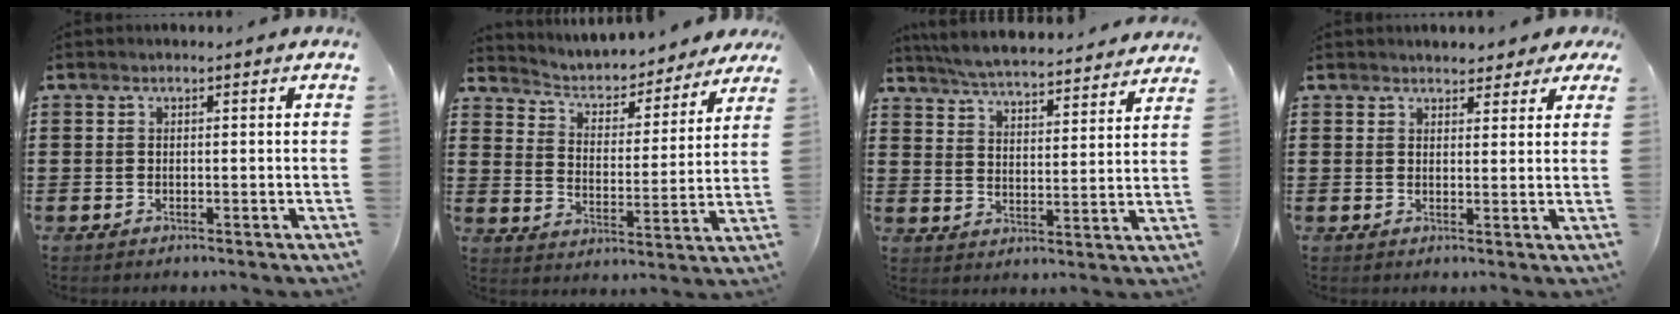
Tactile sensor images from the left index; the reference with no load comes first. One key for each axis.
{"total": 3.8, "fx": 3.5, "fy": 1.1, "fz": 0.7, "tx": -0.037, "ty": -0.026, "tz": 0.052}
{"total": 5.0, "fx": 4.9, "fy": -0.2, "fz": 0.8, "tx": -0.041, "ty": -0.036, "tz": 0.082}
{"total": 3.1, "fx": 2.8, "fy": 1.0, "fz": 0.7, "tx": -0.015, "ty": -0.004, "tz": 0.050}